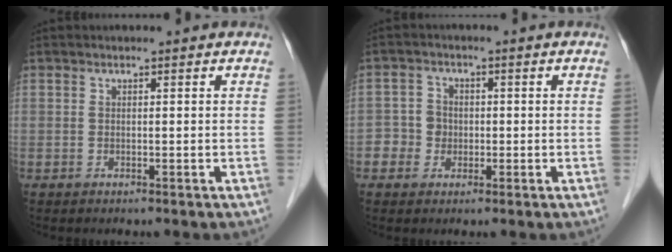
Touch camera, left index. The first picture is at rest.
{"total": 3.6, "force": [-0.7, 3.5, 0.6], "torque": [-0.008, 0.013, -0.012]}